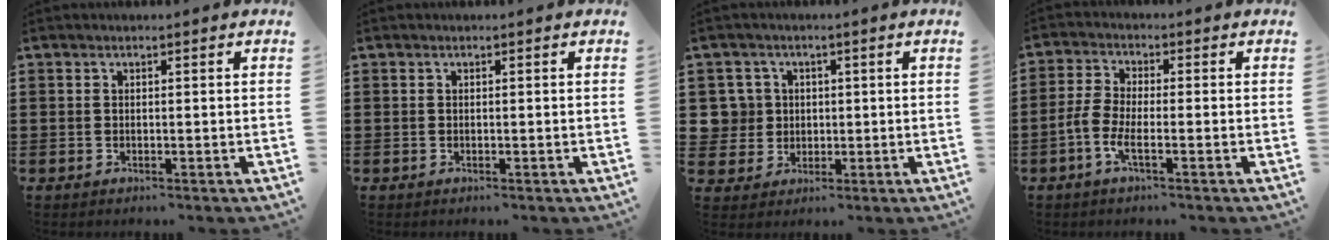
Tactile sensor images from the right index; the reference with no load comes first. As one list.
[{"total": 0.0}, {"total": 4.9, "force": [0.7, 4.8, 0.8], "torque": [-0.047, 0.015, 0.010]}, {"total": 4.4, "force": [-1.9, 1.4, 3.8], "torque": [-0.101, -0.009, -0.046]}]